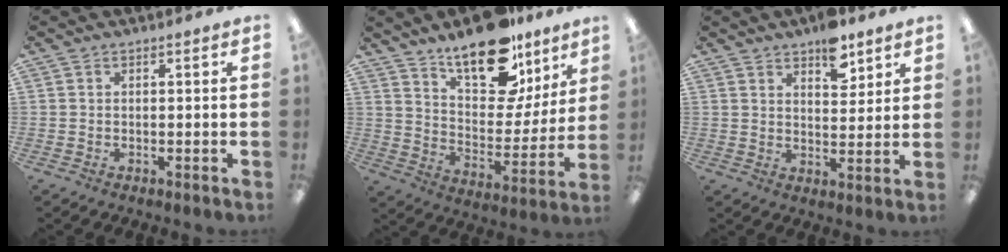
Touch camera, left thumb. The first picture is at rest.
{"total": 20.4, "force": [14.4, 9.2, 11.3], "torque": [-0.172, -0.088, 0.246]}
{"total": 8.2, "force": [5.8, 4.0, 4.2], "torque": [-0.042, -0.031, 0.096]}